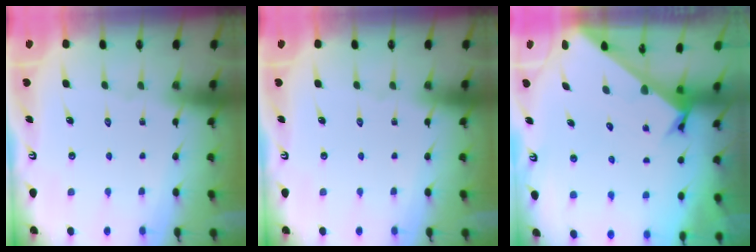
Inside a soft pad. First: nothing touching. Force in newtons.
{"total": 0.0}
{"total": 2.2, "press": 2.2, "slide": 0.1}